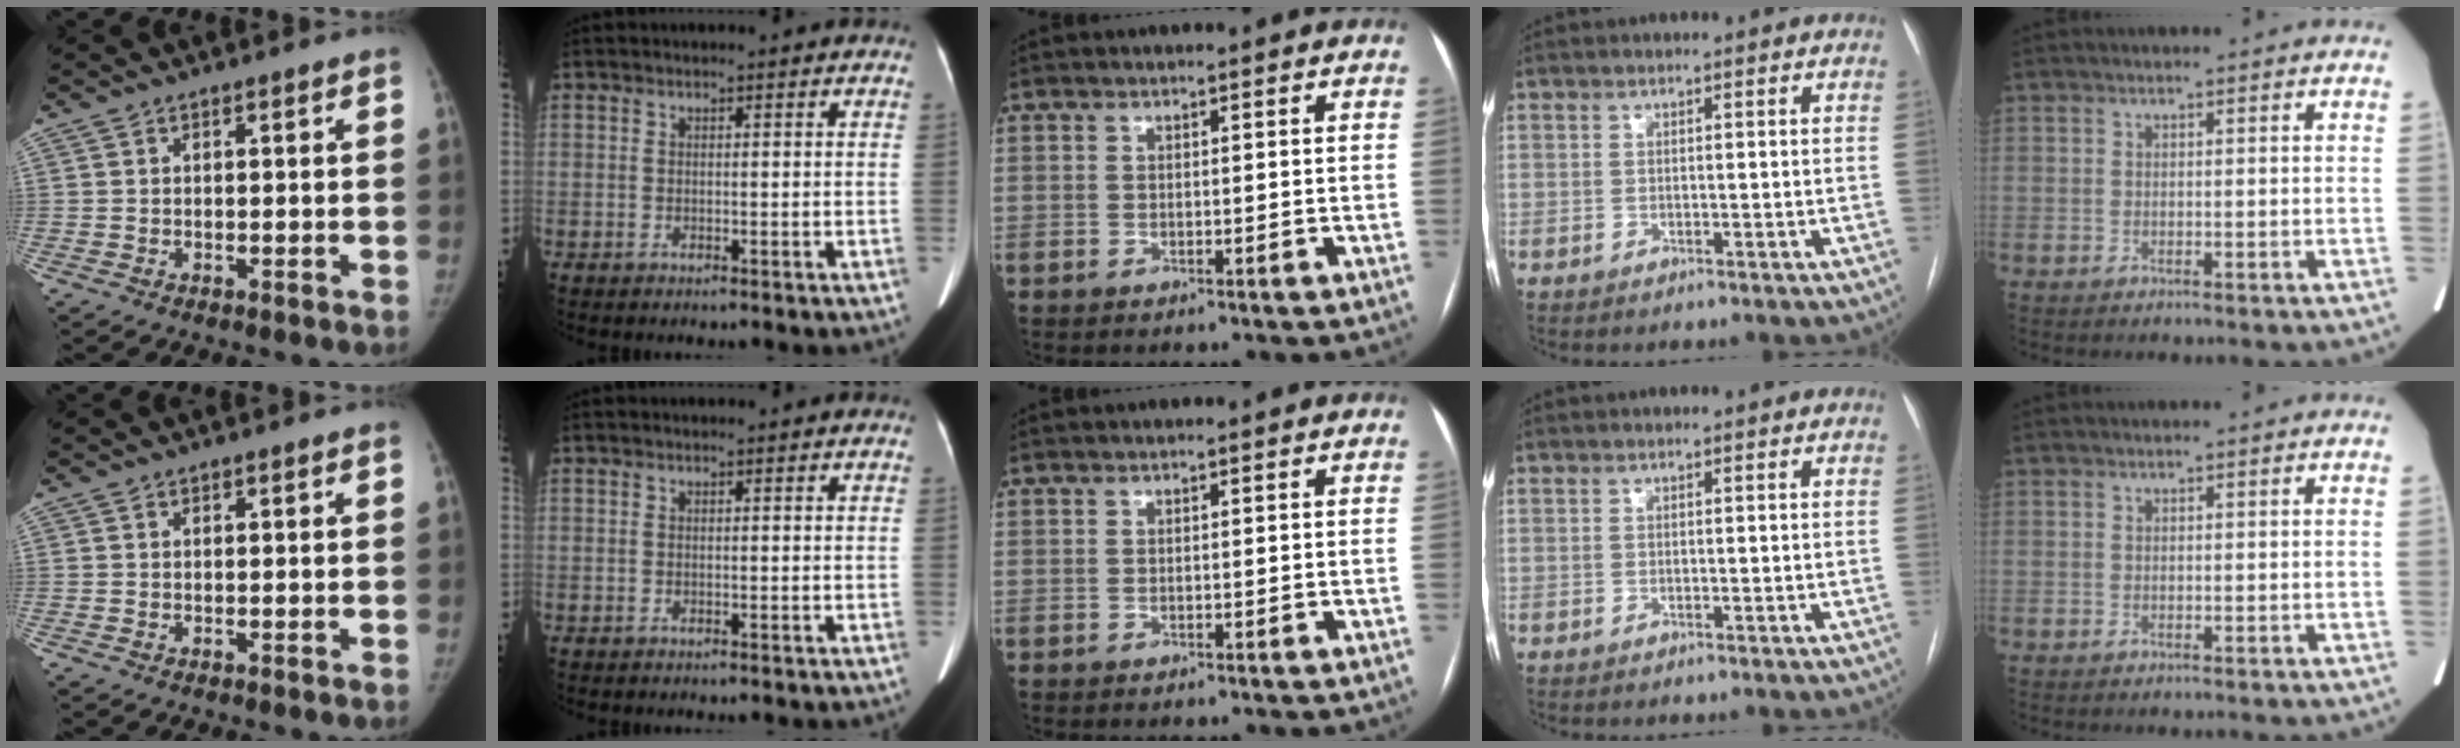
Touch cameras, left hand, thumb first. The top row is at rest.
{}